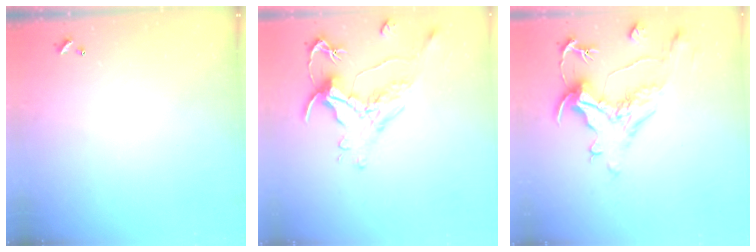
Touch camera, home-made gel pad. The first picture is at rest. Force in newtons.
{"total": 1.8, "press": 1.3, "slide": 1.2}
{"total": 2.0, "press": 0.9, "slide": 1.8}